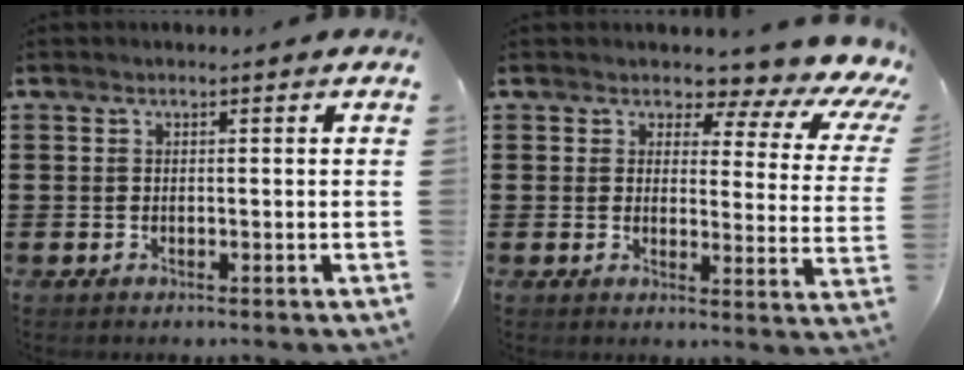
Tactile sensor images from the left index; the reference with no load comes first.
{"total": 4.1, "force": [3.0, 1.5, 2.4], "torque": [-0.042, -0.030, 0.039]}